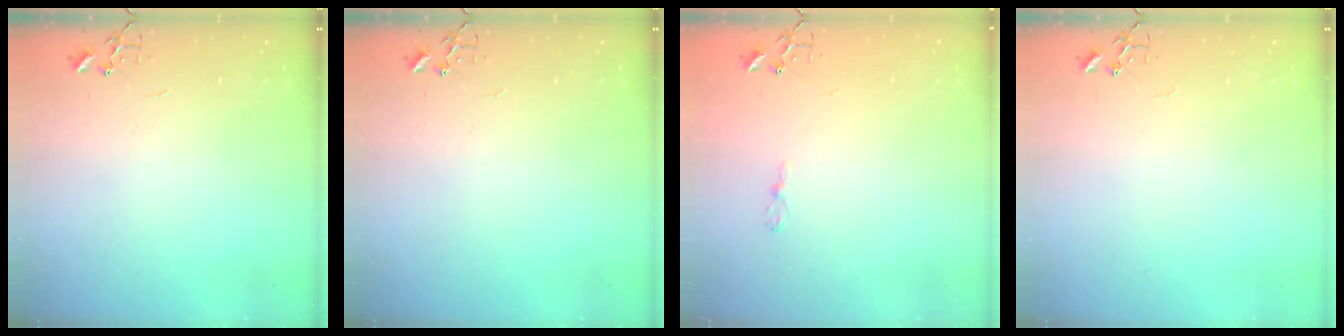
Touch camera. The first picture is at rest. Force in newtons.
{"total": 0.0}
{"total": 3.9, "press": 3.9, "slide": 0.4}
{"total": 0.0}